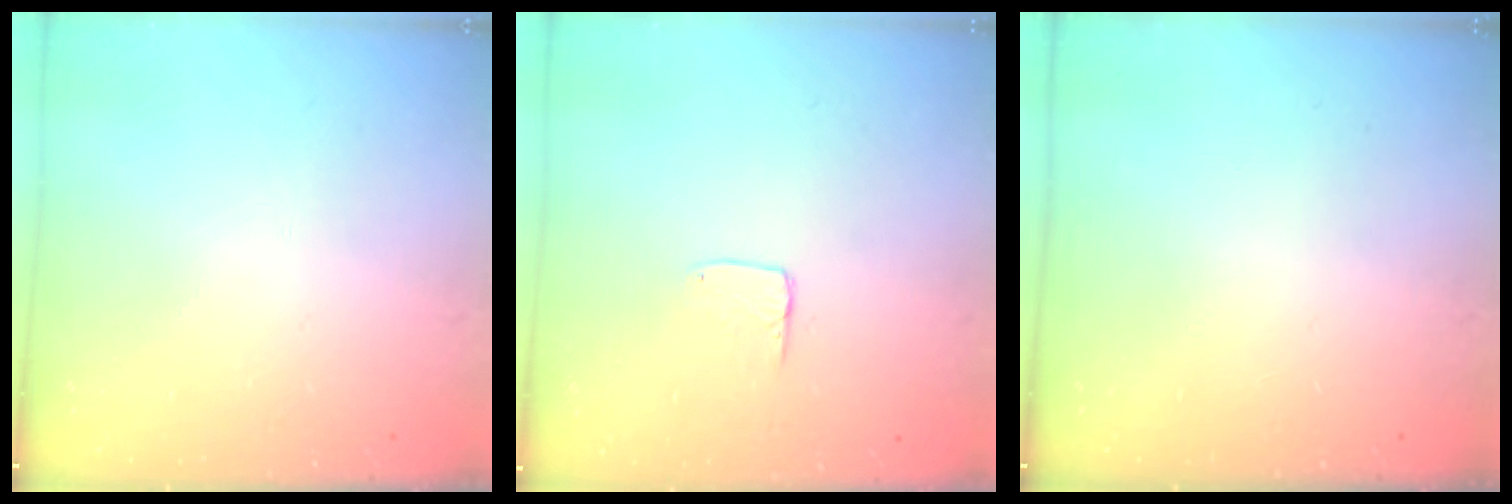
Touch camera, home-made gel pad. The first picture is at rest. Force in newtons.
{"total": 3.6, "press": 3.6, "slide": 0.3}
{"total": 0.0}